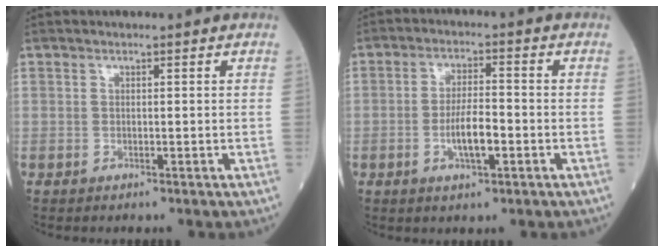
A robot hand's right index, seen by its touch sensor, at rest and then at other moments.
{"total": 5.5, "force": [-1.7, 1.3, 5.1], "torque": [-0.097, 0.003, -0.029]}